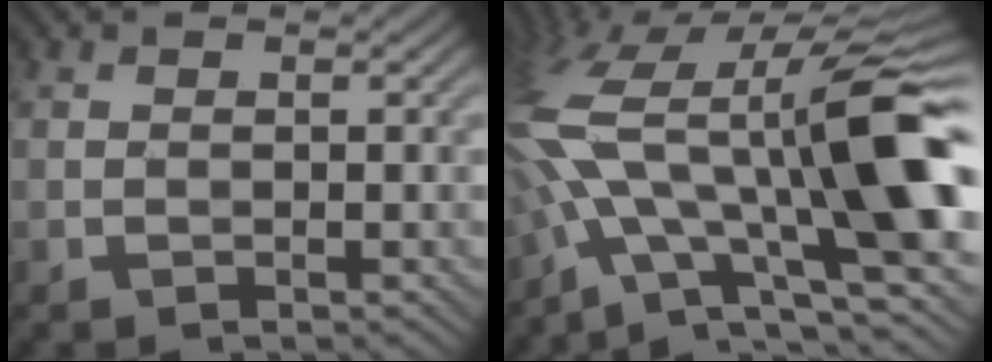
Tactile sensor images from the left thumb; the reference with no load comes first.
{"total": 19.3, "force": [-2.4, 8.2, 17.3], "torque": [-0.323, 0.007, -0.048]}